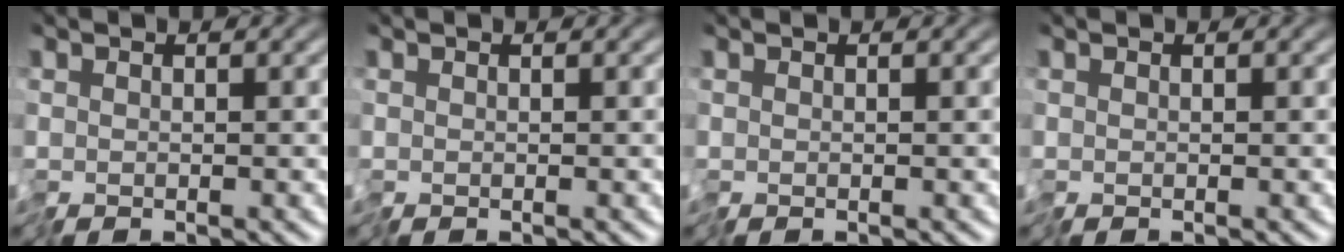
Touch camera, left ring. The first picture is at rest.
{"total": 0.0}
{"total": 0.0}
{"total": 0.0}